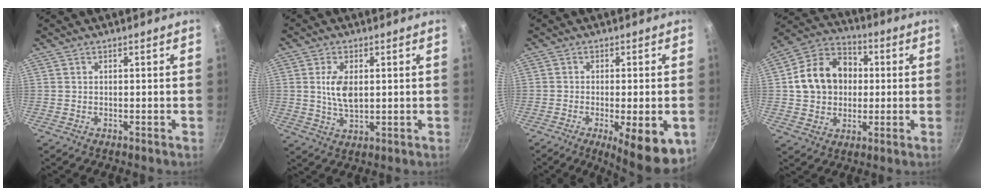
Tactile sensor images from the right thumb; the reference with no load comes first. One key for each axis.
{"total": 6.5, "fx": 1.0, "fy": 3.5, "fz": 5.4, "tx": -0.099, "ty": -0.009, "tz": 0.021}
{"total": 12.4, "fx": -4.2, "fy": 3.4, "fz": 11.2, "tx": -0.140, "ty": 0.002, "tz": -0.053}
{"total": 15.0, "fx": 1.4, "fy": 12.2, "fz": 8.6, "tx": -0.120, "ty": 0.027, "tz": 0.013}